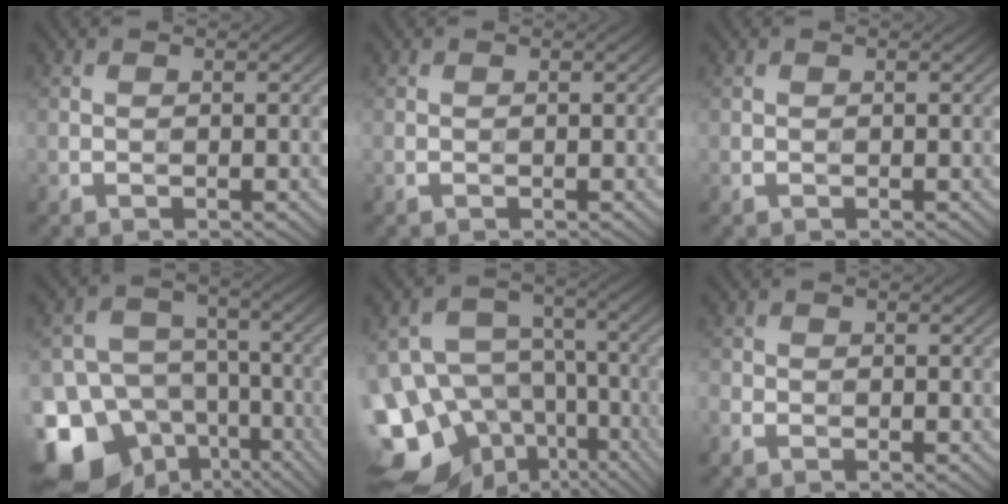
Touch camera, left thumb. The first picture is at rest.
{"total": 0.0}
{"total": 0.0}
{"total": 18.6, "force": [-10.8, 13.8, 6.3], "torque": [-0.176, -0.059, -0.161]}
{"total": 18.1, "force": [-9.7, 13.2, 7.7], "torque": [-0.180, -0.034, -0.124]}
{"total": 1.3, "force": [-0.9, 0.8, 0.3], "torque": [-0.009, -0.002, -0.024]}